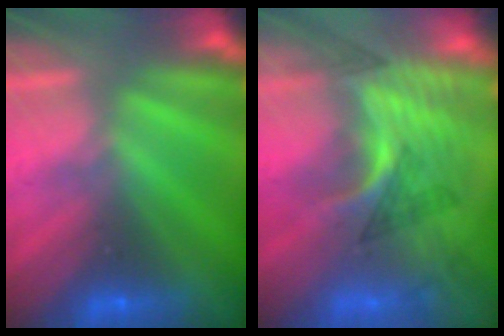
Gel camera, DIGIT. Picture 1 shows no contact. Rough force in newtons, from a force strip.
{"total": 3.2}